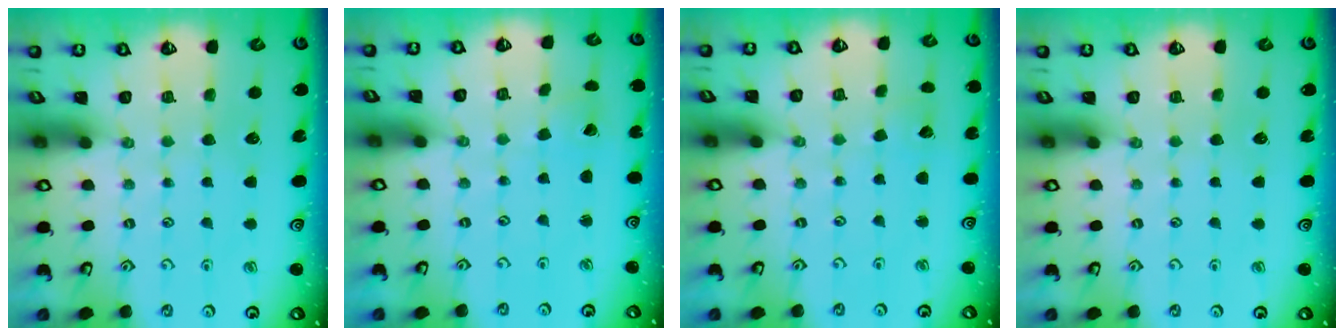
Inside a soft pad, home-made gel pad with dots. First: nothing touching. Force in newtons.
{"total": 1.2, "press": 1.2, "slide": 0.1}
{"total": 3.6, "press": 3.6, "slide": 0.3}
{"total": 0.0}